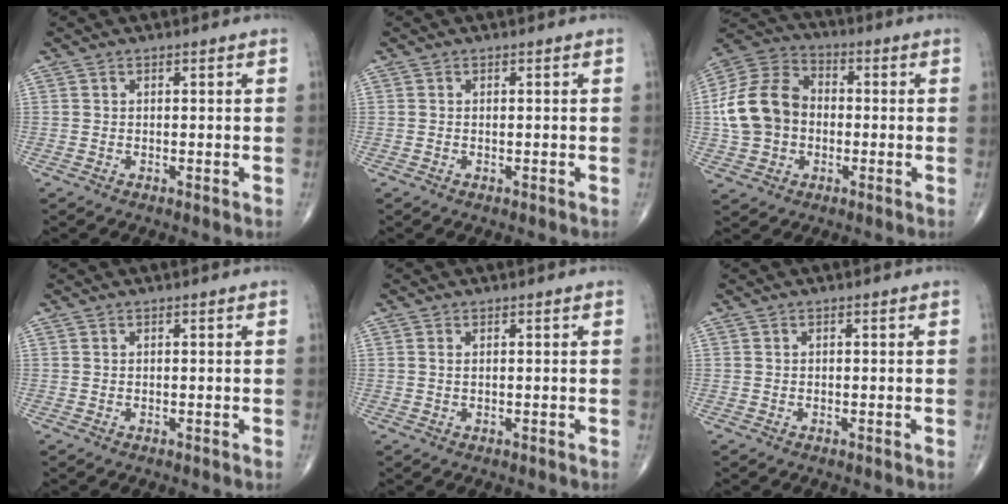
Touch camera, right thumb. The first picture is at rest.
{"total": 0.0}
{"total": 14.5, "force": [-0.9, 11.4, 8.9], "torque": [-0.158, 0.033, -0.023]}
{"total": 0.0}
{"total": 0.6, "force": [0.1, 0.3, 0.5], "torque": [-0.015, 0.003, 0.004]}
{"total": 0.0}